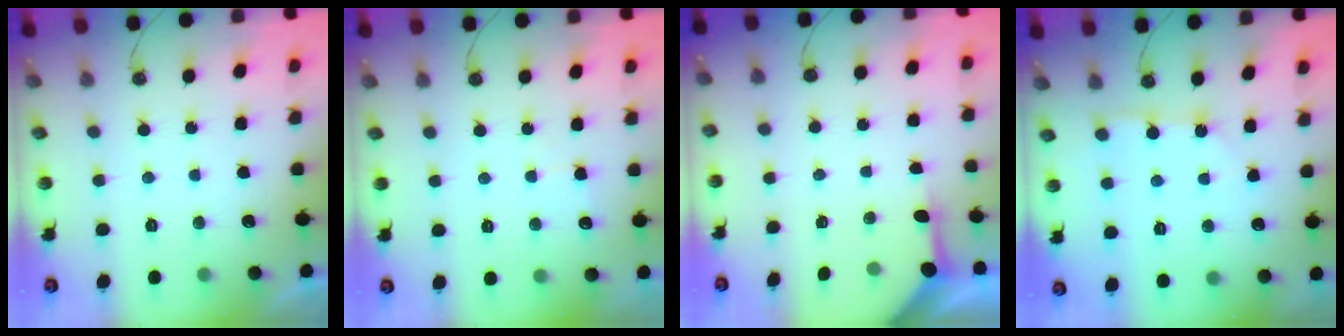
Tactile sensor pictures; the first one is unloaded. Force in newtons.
{"total": 4.3, "press": 4.2, "slide": 0.7}
{"total": 3.8, "press": 3.8, "slide": 0.4}
{"total": 3.2, "press": 3.2, "slide": 0.4}